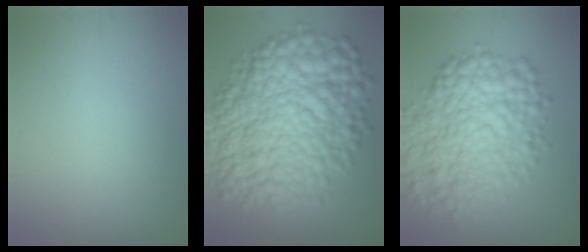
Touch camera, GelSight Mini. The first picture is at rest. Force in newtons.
{"total": 12.0, "press": 12.0, "slide": 0.1}
{"total": 7.8, "press": 7.8, "slide": 0.1}